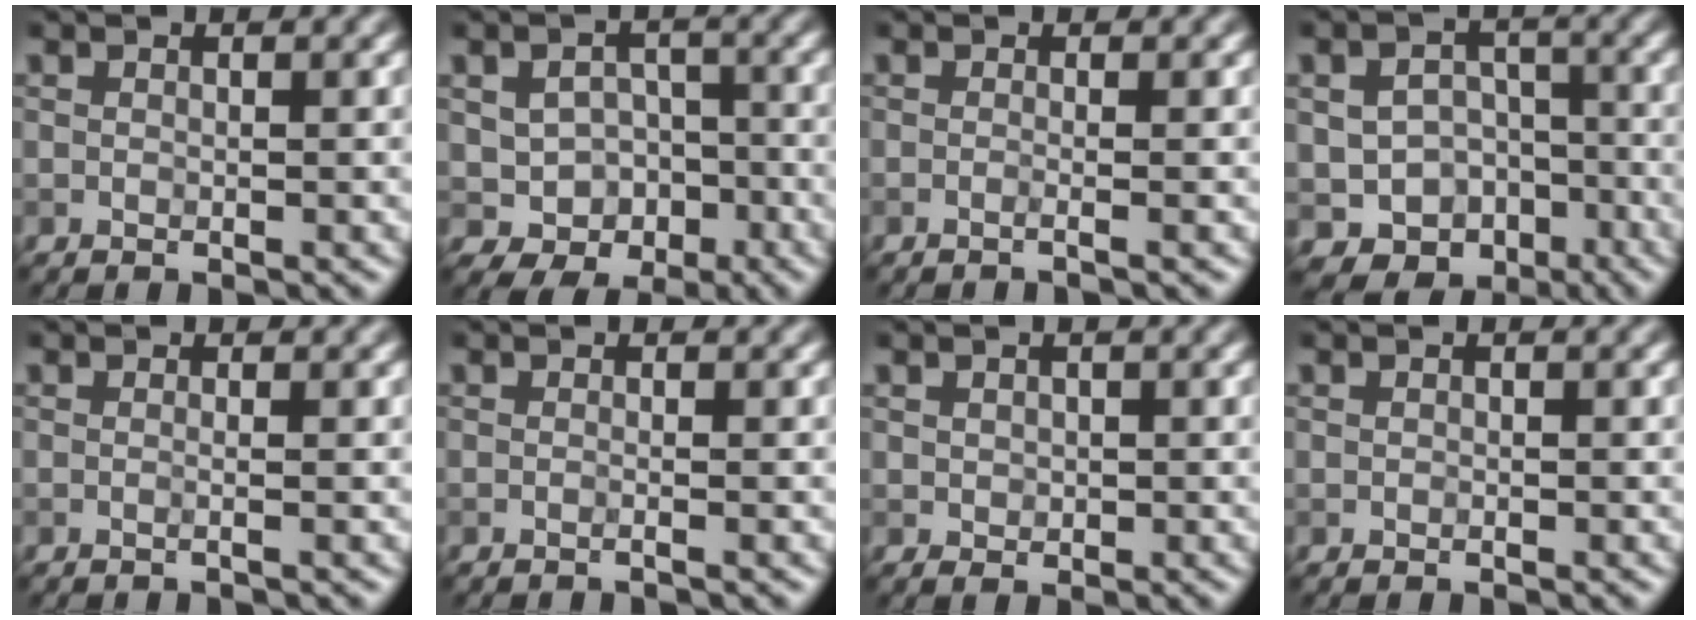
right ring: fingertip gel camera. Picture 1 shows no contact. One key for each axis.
{"total": 4.2, "fx": -1.1, "fy": 3.3, "fz": 2.3, "tx": -0.036, "ty": -0.006, "tz": -0.014}
{"total": 1.0, "fx": -0.2, "fy": 0.3, "fz": 0.9, "tx": -0.010, "ty": -0.008, "tz": -0.015}
{"total": 8.0, "fx": -3.9, "fy": 6.3, "fz": 3.2, "tx": -0.028, "ty": -0.011, "tz": -0.054}
{"total": 1.1, "fx": 0.2, "fy": 0.6, "fz": 1.0, "tx": 0.006, "ty": -0.011, "tz": -0.019}
{"total": 0.5, "fx": -0.2, "fy": 0.1, "fz": 0.5, "tx": -0.009, "ty": -0.006, "tz": -0.010}
{"total": 1.0, "fx": 0.2, "fy": 0.9, "fz": 0.4, "tx": -0.008, "ty": 0.000, "tz": 0.002}
{"total": 0.0}